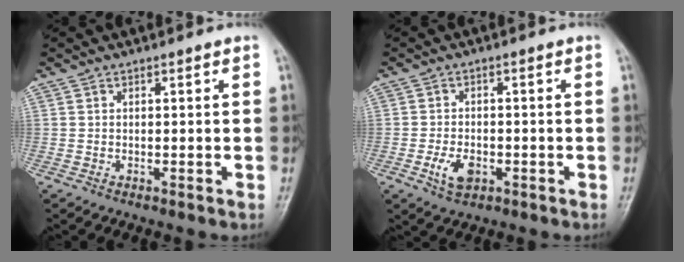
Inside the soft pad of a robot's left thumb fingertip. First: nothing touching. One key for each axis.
{"total": 4.8, "fx": -1.8, "fy": 2.9, "fz": 3.4, "tx": -0.060, "ty": 0.003, "tz": -0.030}